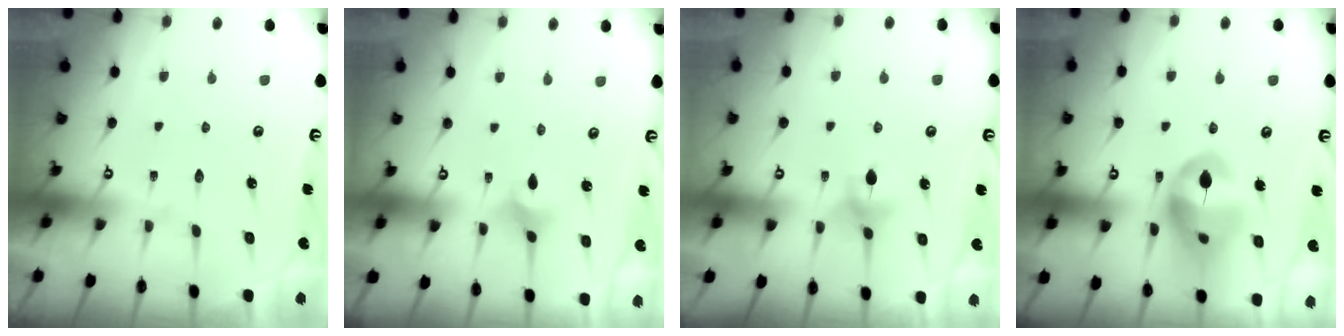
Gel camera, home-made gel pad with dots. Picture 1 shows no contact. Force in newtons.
{"total": 2.9, "press": 2.8, "slide": 0.6}
{"total": 5.7, "press": 5.6, "slide": 1.0}
{"total": 16.3, "press": 16.2, "slide": 2.0}